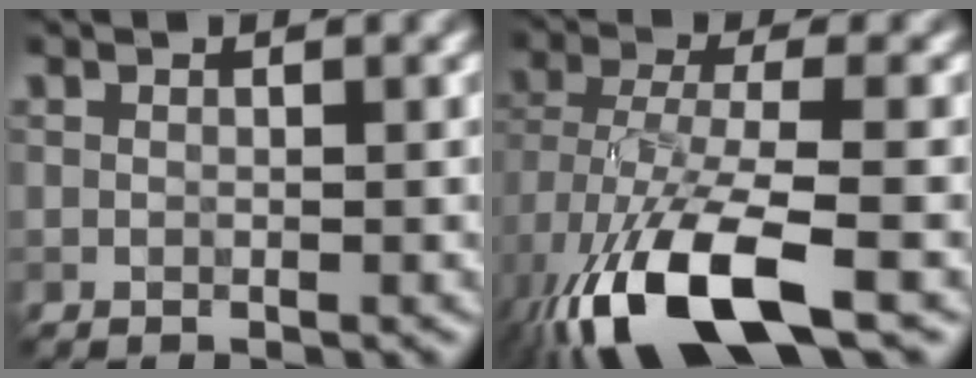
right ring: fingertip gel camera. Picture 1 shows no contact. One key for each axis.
{"total": 11.0, "fx": -5.5, "fy": 4.1, "fz": 8.7, "tx": -0.183, "ty": -0.014, "tz": -0.101}